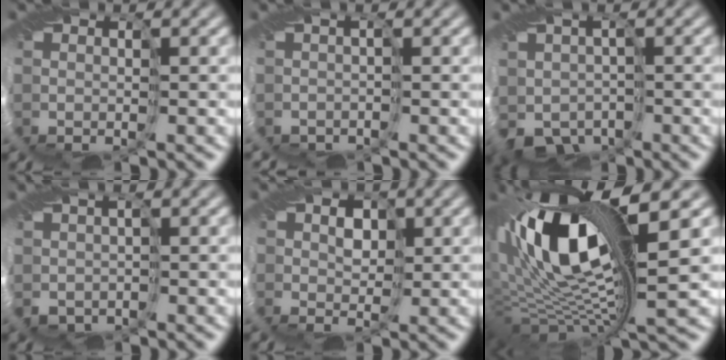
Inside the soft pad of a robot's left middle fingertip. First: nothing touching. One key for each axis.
{"total": 1.0, "fx": 0.4, "fy": 0.9, "fz": 0.3, "tx": -0.007, "ty": 0.009, "tz": 0.014}
{"total": 4.1, "fx": -0.9, "fy": 3.5, "fz": 1.9, "tx": -0.028, "ty": -0.005, "tz": -0.008}
{"total": 1.8, "fx": 0.3, "fy": 1.7, "fz": 0.6, "tx": -0.015, "ty": 0.011, "tz": 0.016}
{"total": 2.2, "fx": 0.6, "fy": 1.9, "fz": 0.9, "tx": -0.011, "ty": 0.003, "tz": 0.006}
{"total": 14.8, "fx": 2.6, "fy": 5.8, "fz": 13.4, "tx": -0.273, "ty": 0.011, "tz": 0.048}